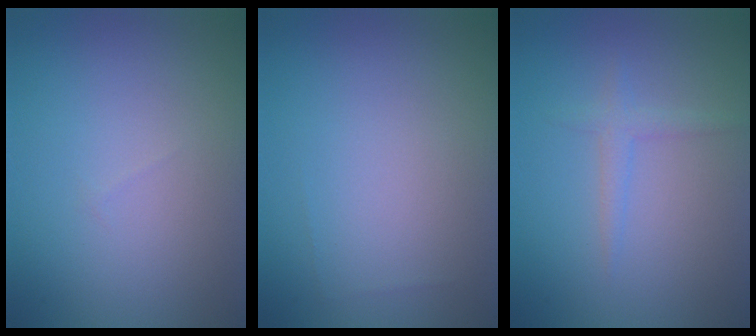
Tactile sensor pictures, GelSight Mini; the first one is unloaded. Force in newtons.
{"total": 0.0}
{"total": 1.4, "press": 1.4, "slide": 0.1}